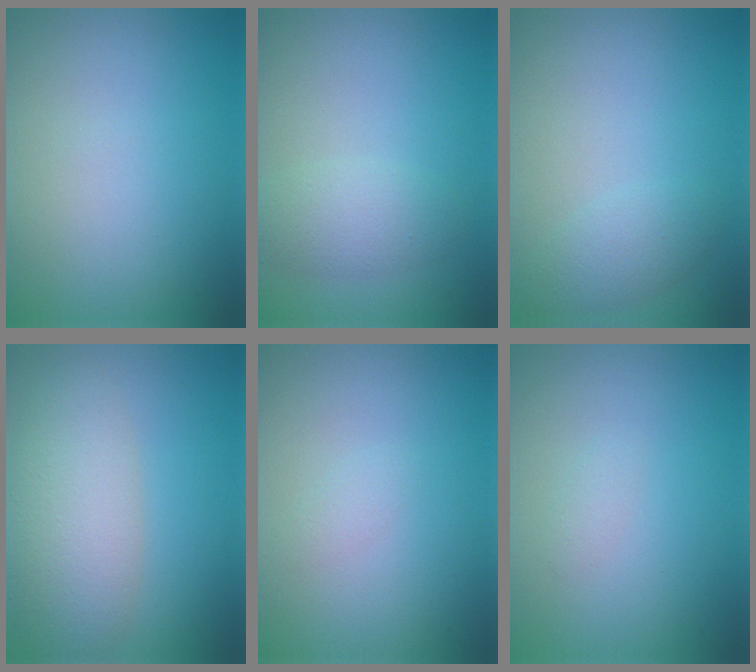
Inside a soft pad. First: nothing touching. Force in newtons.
{"total": 2.4, "press": 2.4, "slide": 0.1}
{"total": 1.9, "press": 1.9, "slide": 0.1}
{"total": 6.1, "press": 6.0, "slide": 0.5}
{"total": 0.7, "press": 0.7, "slide": 0.1}
{"total": 0.7, "press": 0.7, "slide": 0.0}